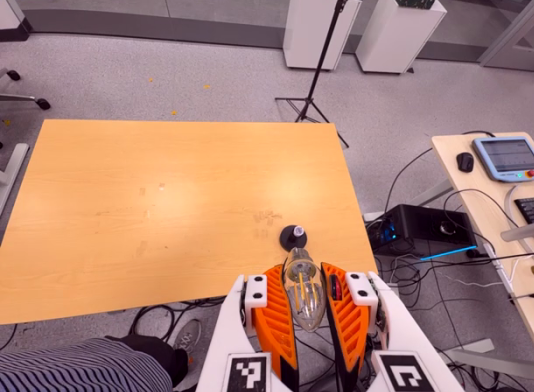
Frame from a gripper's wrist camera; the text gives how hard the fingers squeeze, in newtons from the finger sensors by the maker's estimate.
{"total": 21.8, "left": 25.3, "right": 18.3}